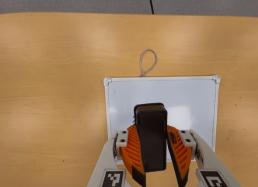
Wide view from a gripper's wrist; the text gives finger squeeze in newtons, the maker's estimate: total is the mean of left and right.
{"total": 10.9, "left": 10.7, "right": 11.1}